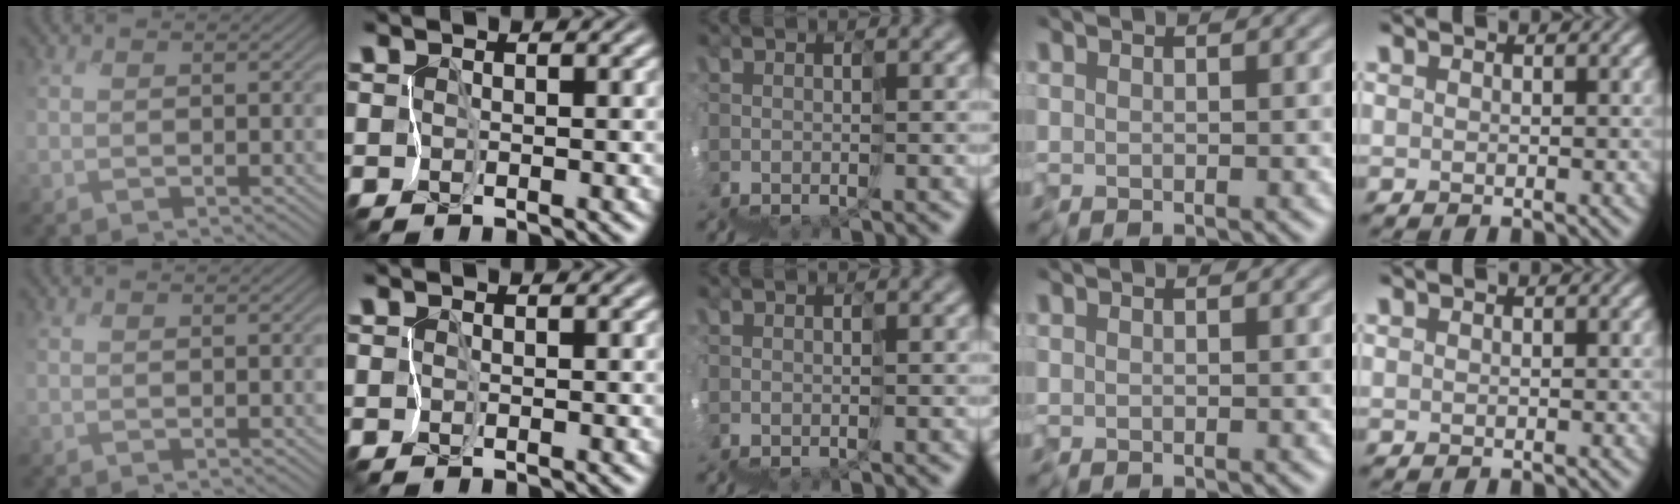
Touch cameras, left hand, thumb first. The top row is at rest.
{}